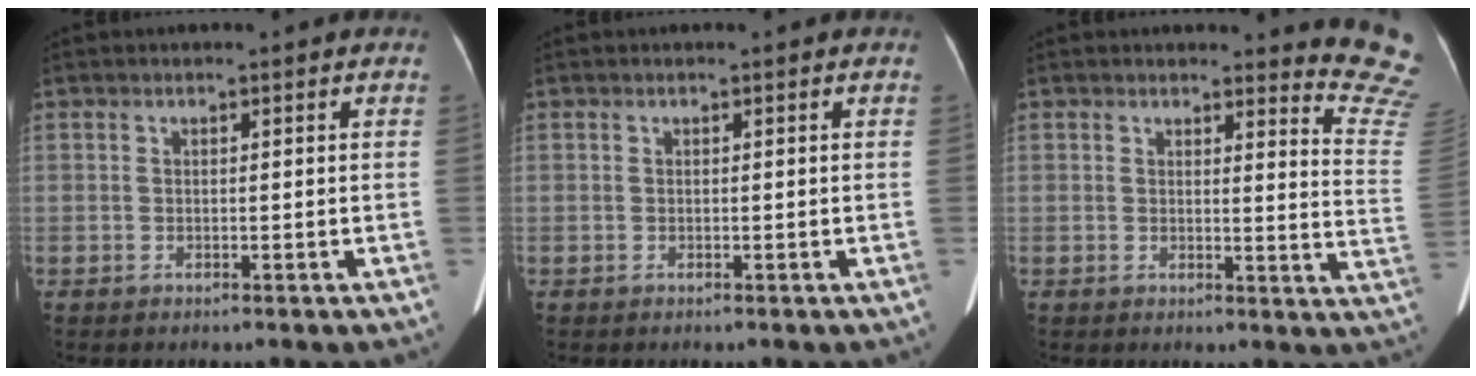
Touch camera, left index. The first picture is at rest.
{"total": 0.0}
{"total": 10.4, "force": [10.4, -0.5, 0.6], "torque": [0.019, -0.142, 0.077]}